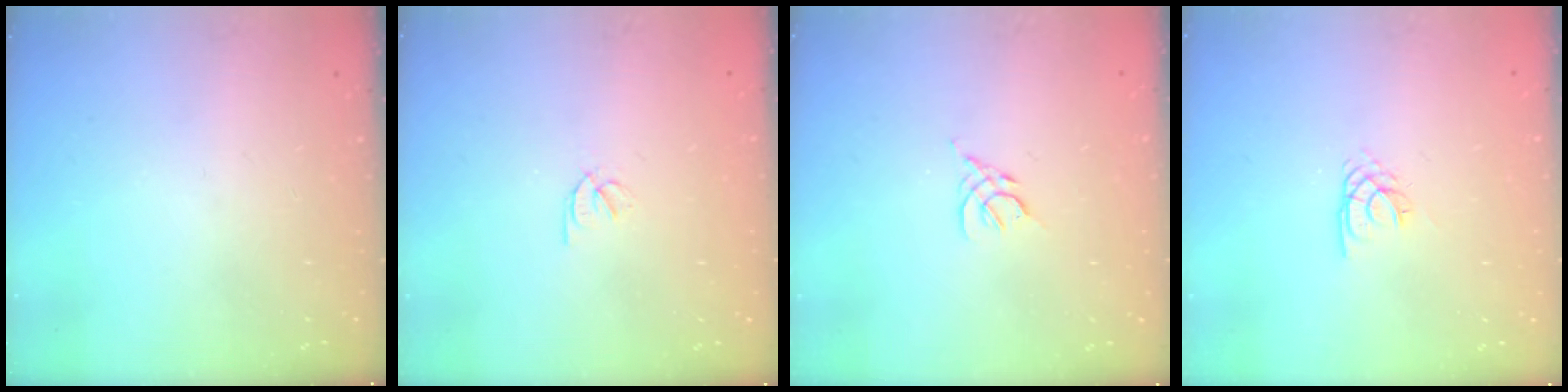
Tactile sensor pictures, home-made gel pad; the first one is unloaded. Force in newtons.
{"total": 2.1, "press": 2.1, "slide": 0.4}
{"total": 2.5, "press": 2.4, "slide": 0.7}
{"total": 2.2, "press": 2.2, "slide": 0.3}